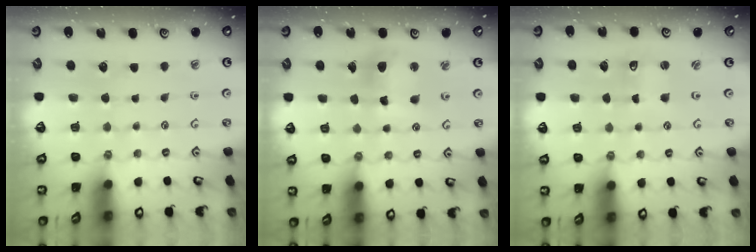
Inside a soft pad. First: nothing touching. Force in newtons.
{"total": 9.9, "press": 9.8, "slide": 1.0}
{"total": 1.0, "press": 1.0, "slide": 0.2}